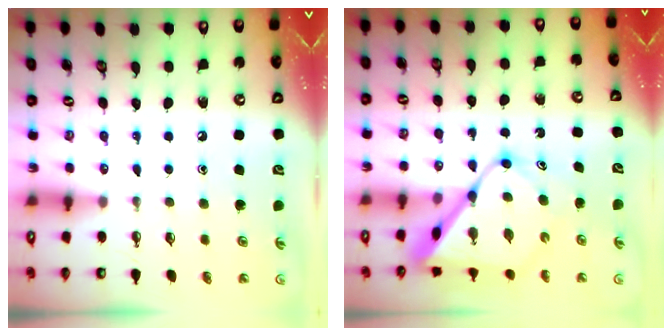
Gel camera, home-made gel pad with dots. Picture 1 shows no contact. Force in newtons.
{"total": 13.8, "press": 13.7, "slide": 1.4}